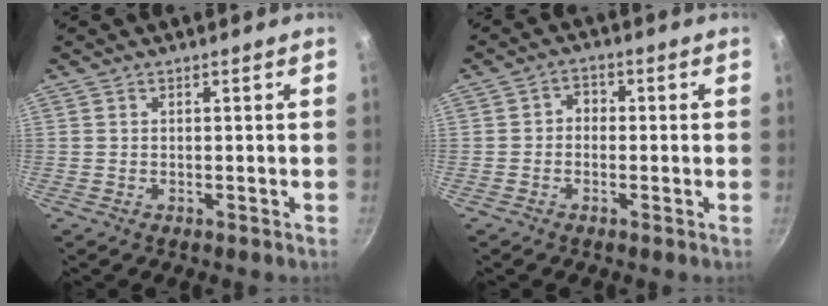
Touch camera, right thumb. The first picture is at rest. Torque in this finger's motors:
{"motor_torque": [0.02, 0.00, -0.28, 0.11, 0.05]}